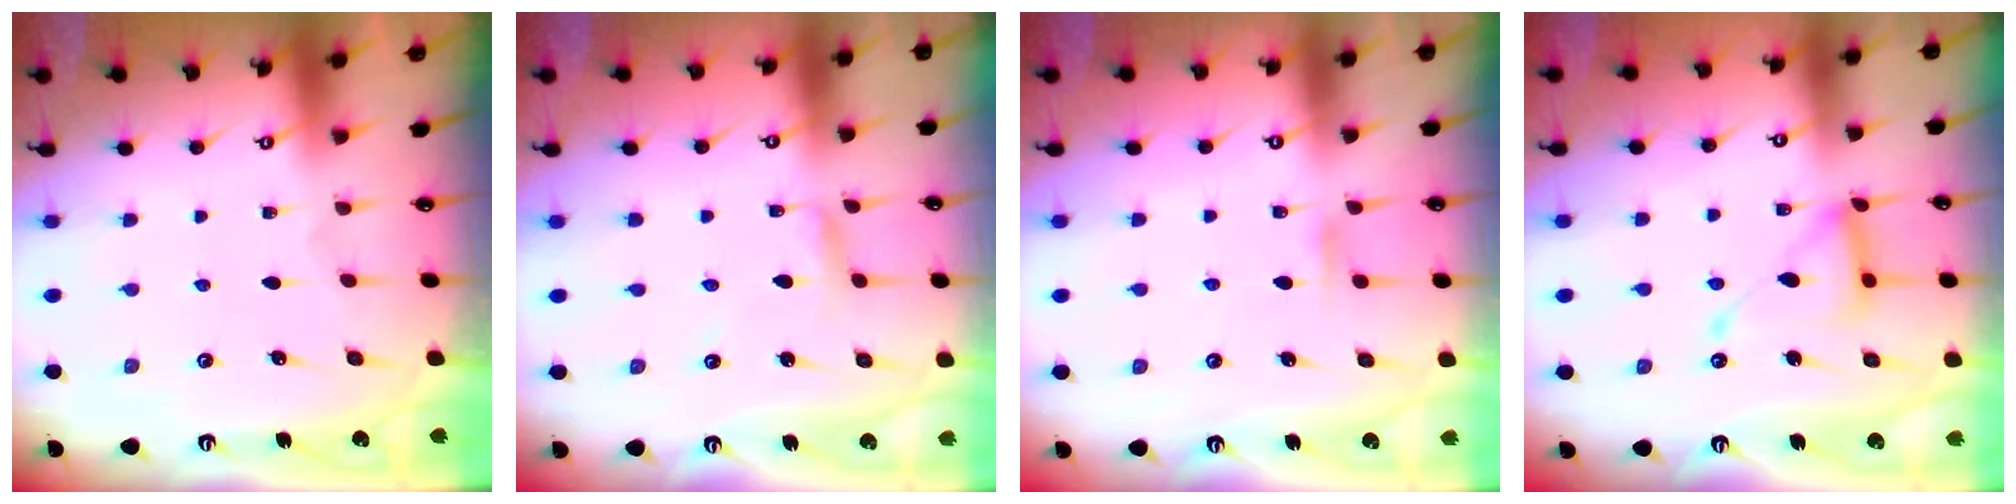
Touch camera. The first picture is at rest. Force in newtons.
{"total": 2.4, "press": 2.4, "slide": 0.2}
{"total": 4.7, "press": 4.6, "slide": 0.6}
{"total": 13.9, "press": 13.8, "slide": 1.2}